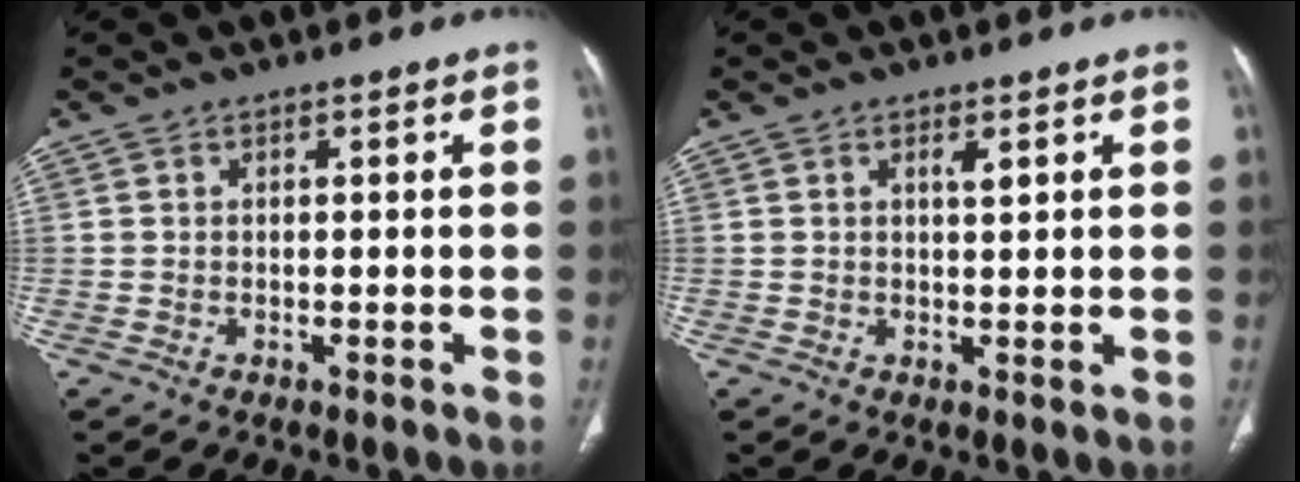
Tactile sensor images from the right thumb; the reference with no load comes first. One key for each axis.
{"total": 2.1, "fx": 1.0, "fy": 0.3, "fz": 1.8, "tx": -0.033, "ty": -0.008, "tz": 0.015}